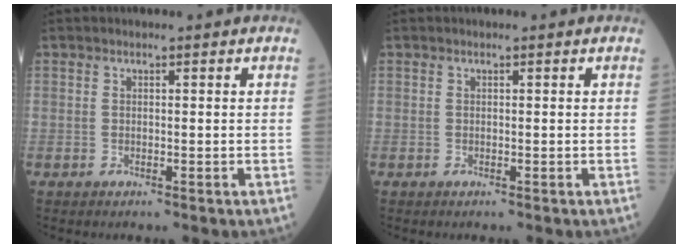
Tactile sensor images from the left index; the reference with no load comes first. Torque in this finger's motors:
{"motor_torque": [-0.02, 0.02, 0.00, 0.00]}